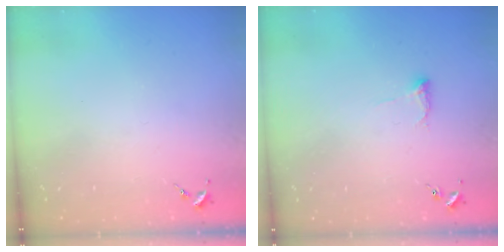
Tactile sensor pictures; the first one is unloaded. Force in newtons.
{"total": 6.2, "press": 6.2, "slide": 0.9}